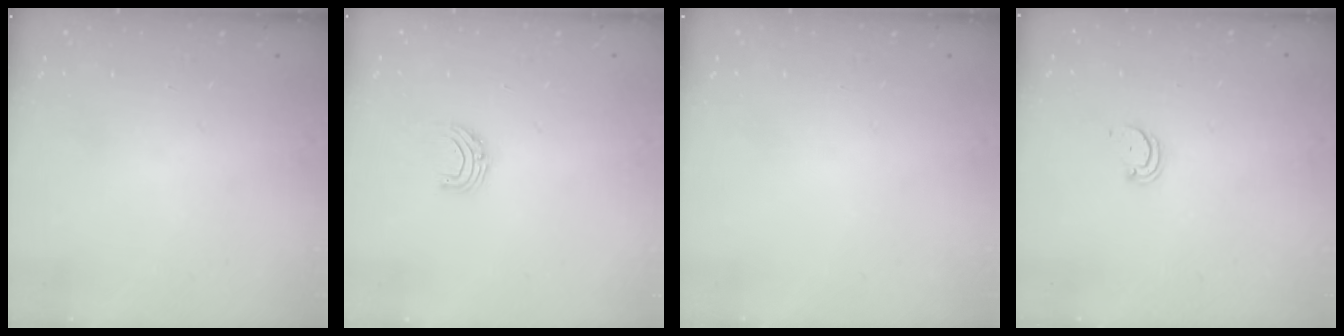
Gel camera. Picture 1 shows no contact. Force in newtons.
{"total": 5.5, "press": 5.5, "slide": 0.6}
{"total": 0.0}
{"total": 2.5, "press": 2.5, "slide": 0.3}